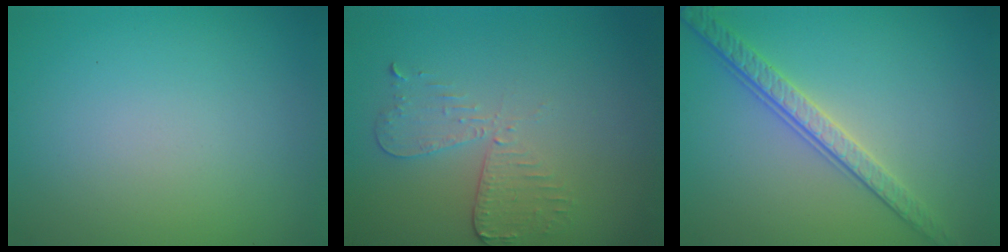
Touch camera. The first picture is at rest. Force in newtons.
{"total": 3.0, "press": 2.6, "slide": 1.5}
{"total": 3.6, "press": 3.2, "slide": 1.7}